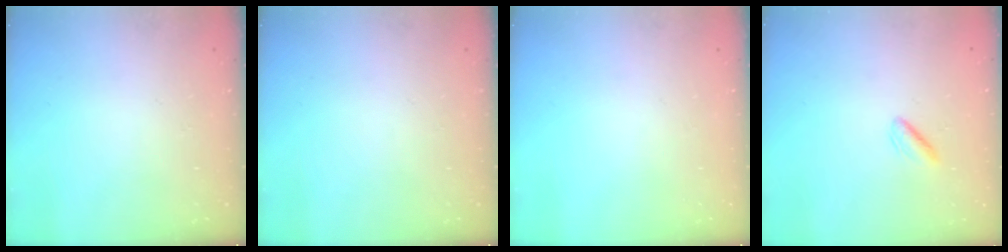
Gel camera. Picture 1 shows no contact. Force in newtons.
{"total": 0.0}
{"total": 0.0}
{"total": 1.7, "press": 1.3, "slide": 1.0}